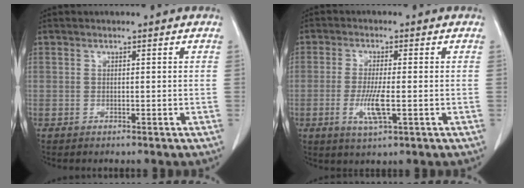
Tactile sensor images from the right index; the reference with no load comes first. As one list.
[{"total": 5.4, "force": [-1.4, 0.7, 5.2], "torque": [-0.109, -0.013, -0.023]}]